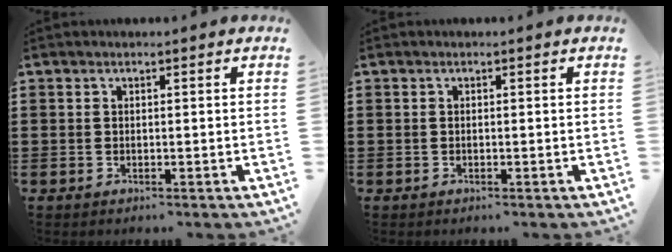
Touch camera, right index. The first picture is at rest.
{"total": 0.0}